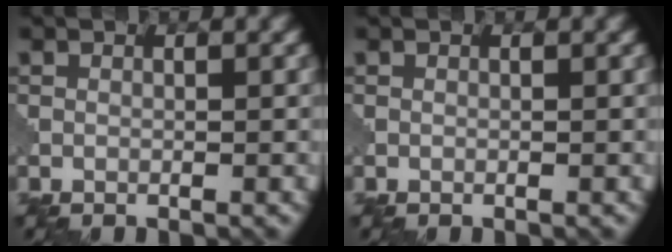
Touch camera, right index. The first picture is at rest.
{"total": 0.0}